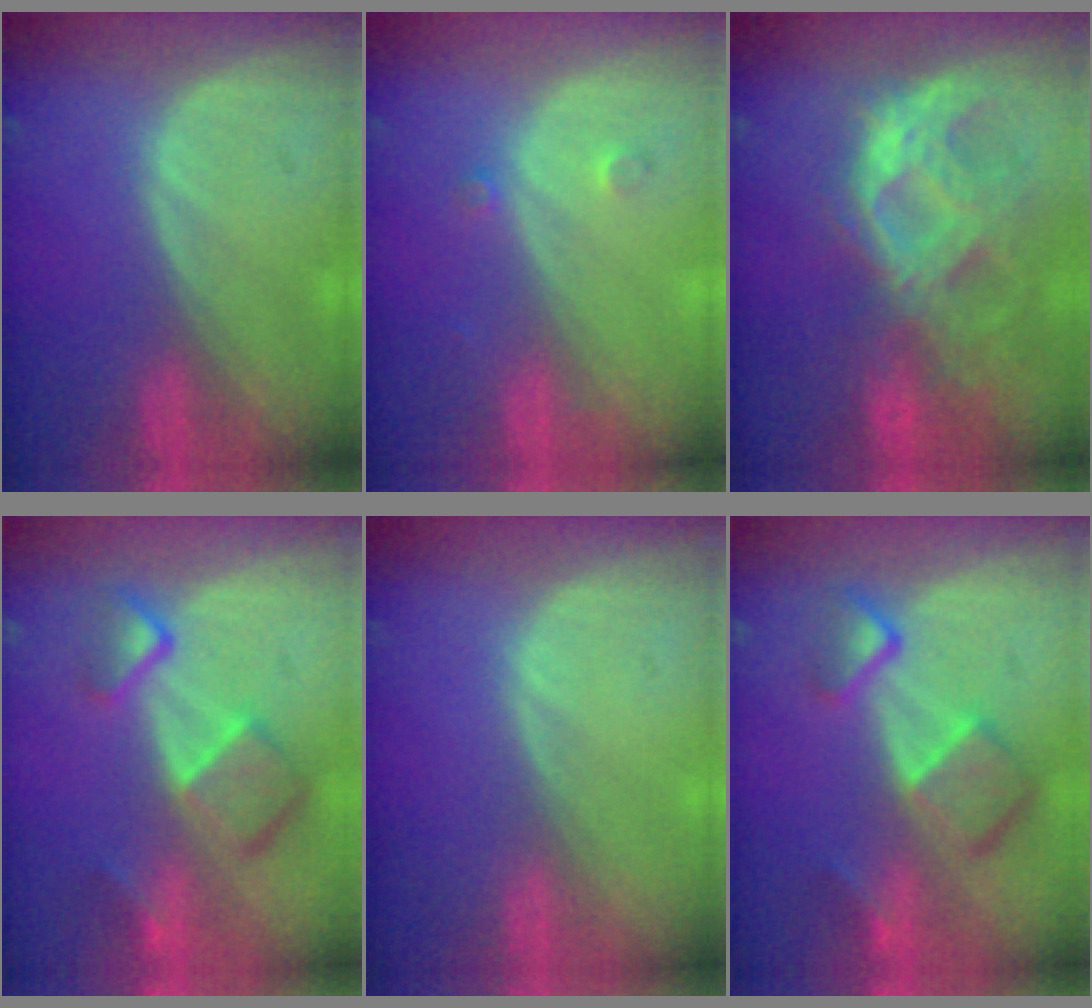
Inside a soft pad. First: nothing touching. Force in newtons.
{"total": 1.5, "press": 1.2, "slide": 0.8}
{"total": 10.5, "press": 9.2, "slide": 5.0}
{"total": 7.9, "press": 6.8, "slide": 3.9}
{"total": 0.0}
{"total": 7.9, "press": 6.8, "slide": 3.9}